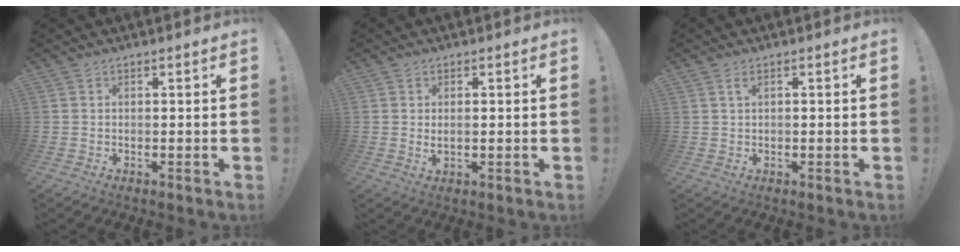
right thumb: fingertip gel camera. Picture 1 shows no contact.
{"total": 1.8, "force": [1.0, 0.5, 1.4], "torque": [-0.012, -0.006, 0.014]}
{"total": 1.4, "force": [0.8, 0.4, 1.1], "torque": [-0.024, 0.003, 0.014]}